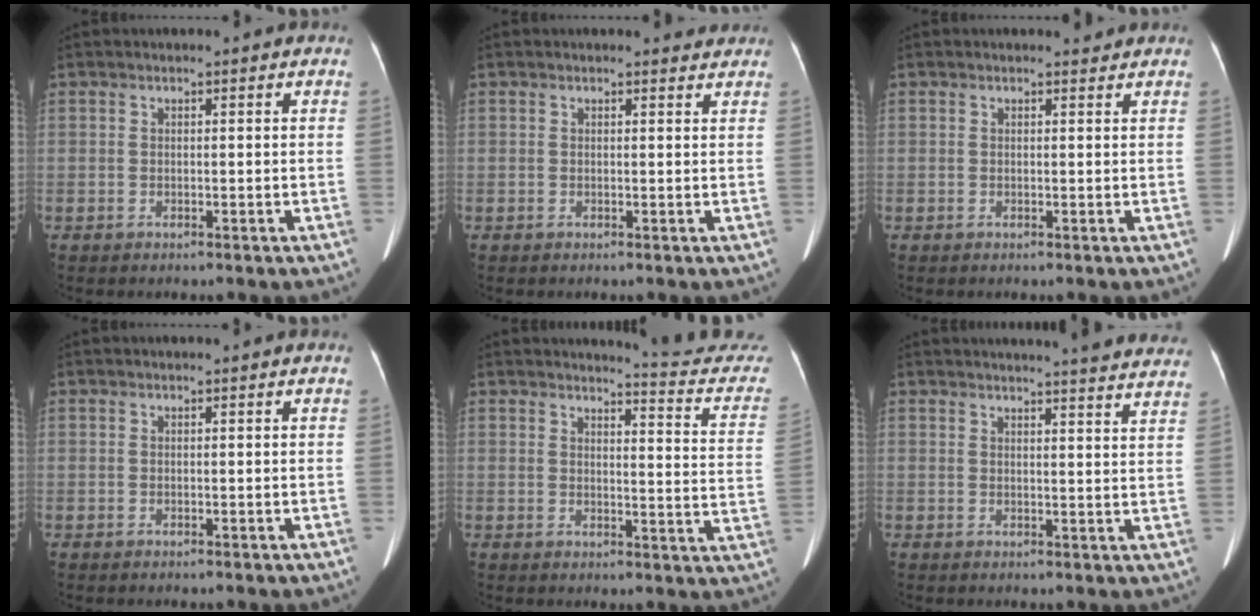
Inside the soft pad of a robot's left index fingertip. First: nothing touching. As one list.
[{"total": 2.0, "force": [1.9, 0.6, 0.1], "torque": [-0.003, -0.002, 0.011]}, {"total": 0.9, "force": [0.9, 0.1, -0.1], "torque": [-0.008, -0.007, 0.012]}, {"total": 0.0}, {"total": 12.3, "force": [12.3, -0.5, 1.0], "torque": [-0.003, -0.105, 0.113]}, {"total": 17.1, "force": [16.4, 0.7, 5.1], "torque": [-0.059, -0.044, 0.177]}]